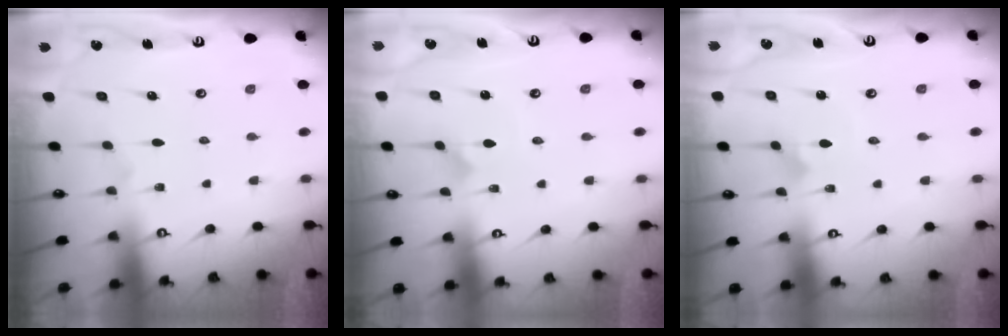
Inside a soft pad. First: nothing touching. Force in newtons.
{"total": 1.7, "press": 1.7, "slide": 0.1}
{"total": 2.2, "press": 2.2, "slide": 0.2}